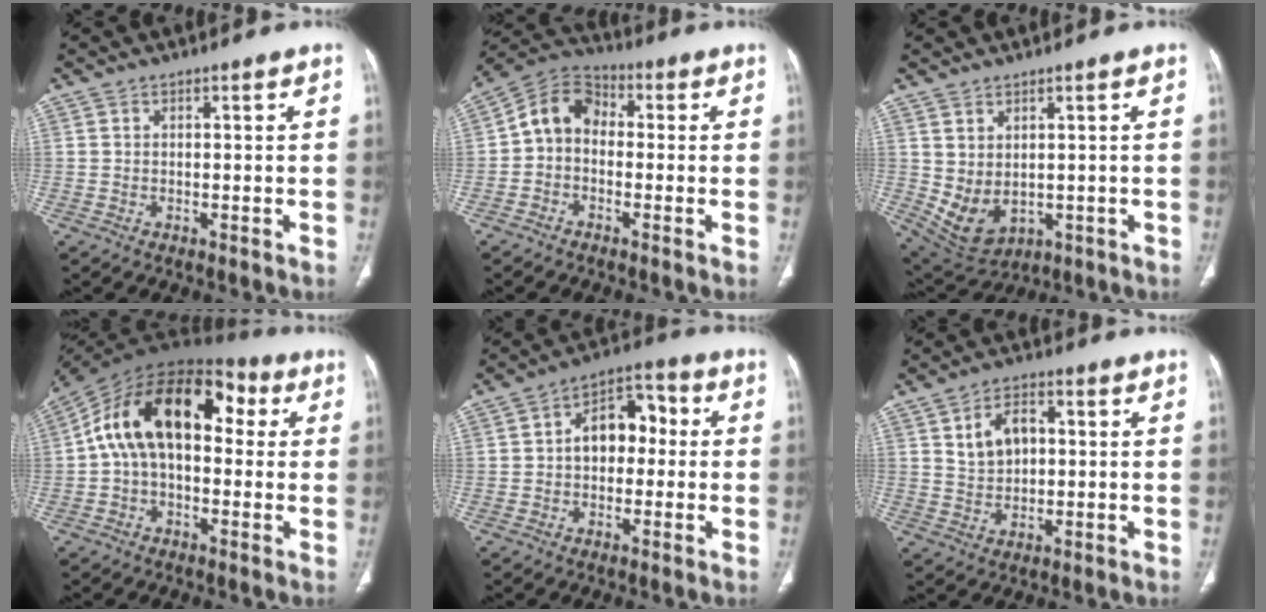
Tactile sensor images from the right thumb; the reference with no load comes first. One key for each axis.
{"total": 8.3, "fx": -0.7, "fy": 6.4, "fz": 5.1, "tx": -0.074, "ty": 0.032, "tz": -0.033}
{"total": 7.9, "fx": 0.1, "fy": 5.2, "fz": 6.0, "tx": -0.101, "ty": -0.005, "tz": 0.033}
{"total": 19.7, "fx": 3.1, "fy": 11.9, "fz": 15.4, "tx": -0.237, "ty": 0.055, "tz": 0.036}
{"total": 10.2, "fx": 0.5, "fy": 6.9, "fz": 7.5, "tx": -0.084, "ty": 0.036, "tz": -0.003}
{"total": 7.4, "fx": 1.8, "fy": 5.0, "fz": 5.1, "tx": -0.069, "ty": 0.003, "tz": 0.032}